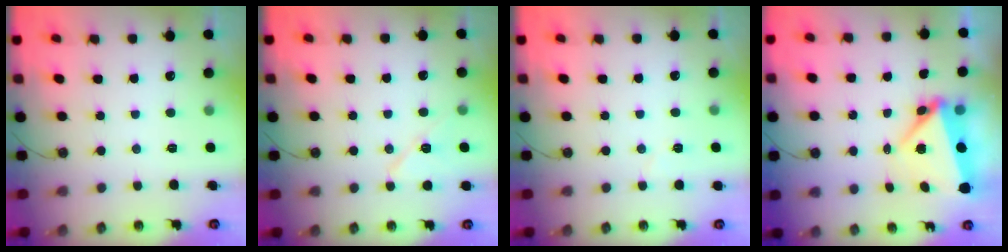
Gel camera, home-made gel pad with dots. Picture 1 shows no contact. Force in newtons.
{"total": 8.8, "press": 8.7, "slide": 1.7}
{"total": 3.3, "press": 2.6, "slide": 2.1}
{"total": 6.2, "press": 5.9, "slide": 1.9}